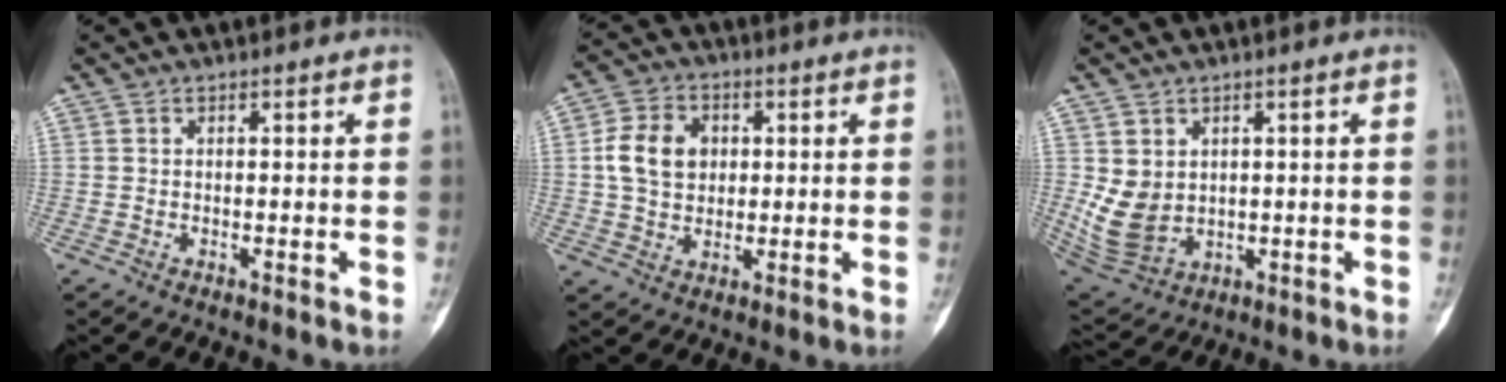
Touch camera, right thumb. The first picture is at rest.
{"total": 9.2, "force": [1.4, 7.1, 5.7], "torque": [-0.085, 0.005, 0.021]}
{"total": 8.0, "force": [1.0, 6.4, 4.7], "torque": [-0.078, -0.010, 0.046]}